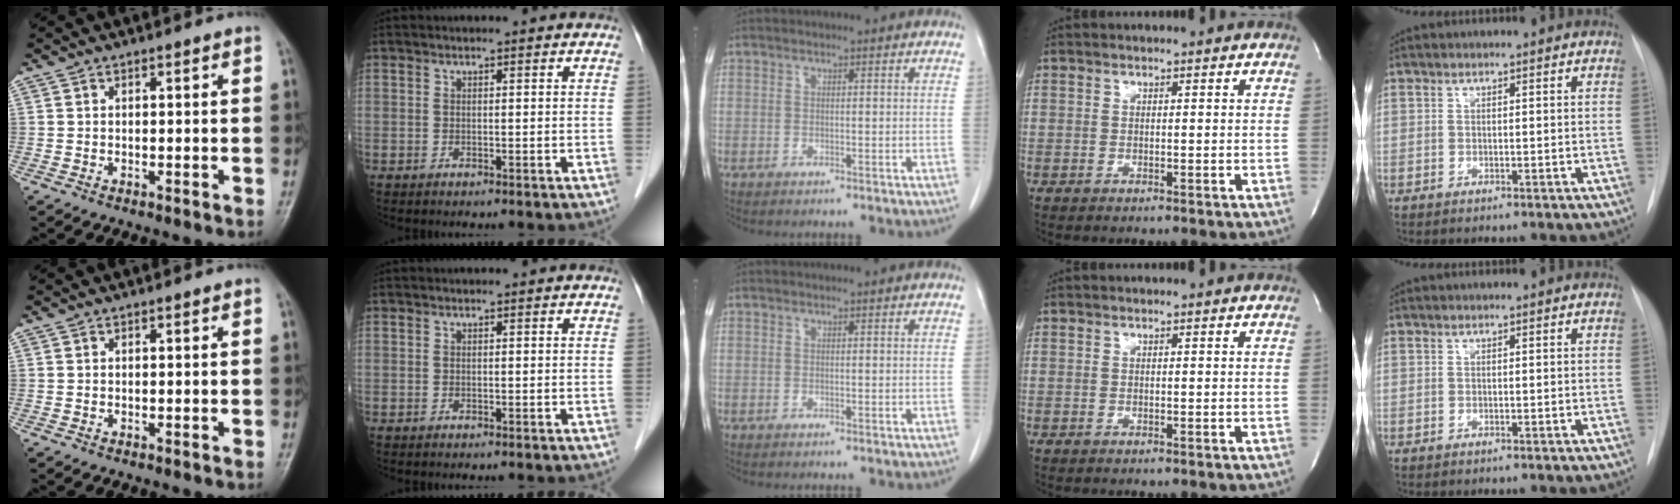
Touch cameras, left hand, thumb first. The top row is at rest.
{}